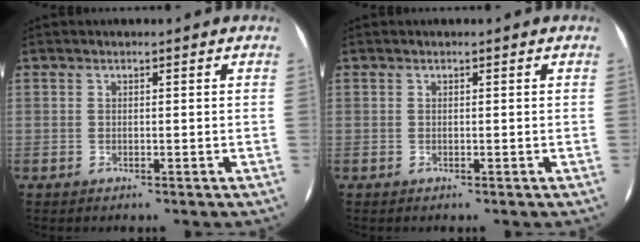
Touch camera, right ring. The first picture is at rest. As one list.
[{"total": 0.0}]